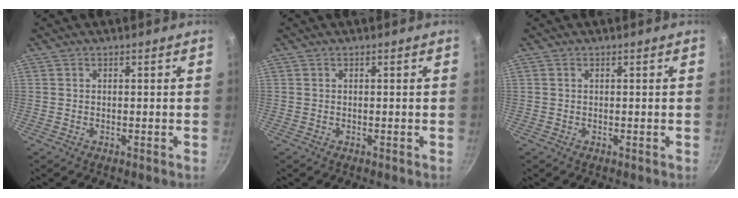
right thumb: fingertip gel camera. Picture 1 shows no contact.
{"total": 0.0}
{"total": 0.0}